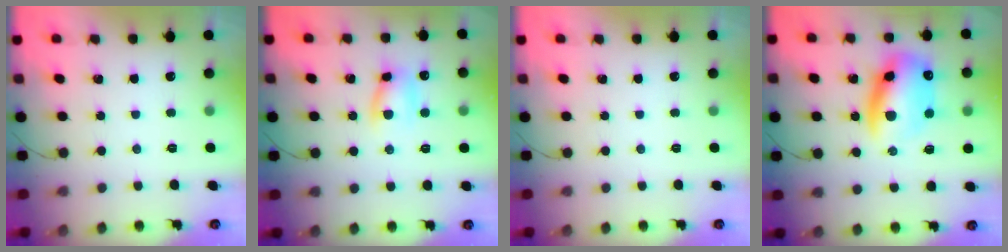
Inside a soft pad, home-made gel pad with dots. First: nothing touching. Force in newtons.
{"total": 7.4, "press": 7.4, "slide": 0.7}
{"total": 0.0}
{"total": 14.2, "press": 13.8, "slide": 3.6}